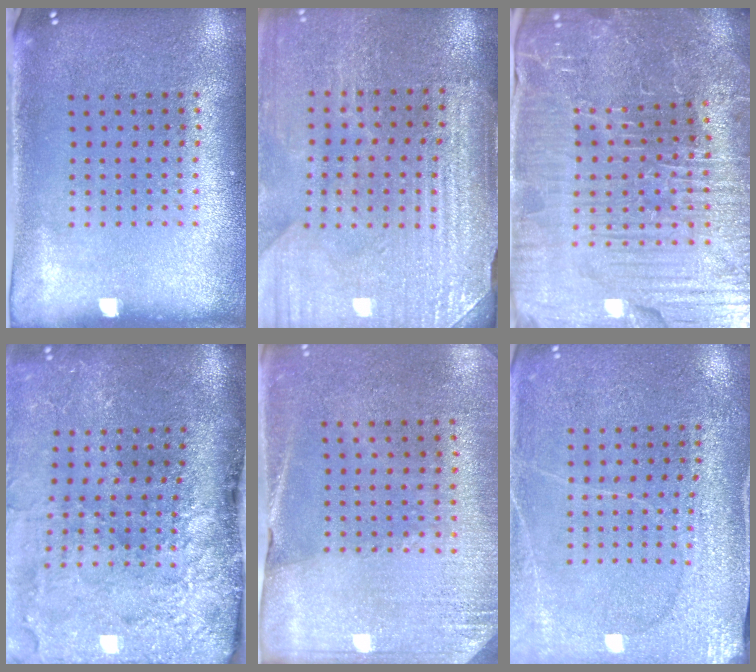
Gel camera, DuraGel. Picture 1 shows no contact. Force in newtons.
{"total": 3.4, "press": 3.3, "slide": 0.6}
{"total": 5.7, "press": 5.4, "slide": 1.7}
{"total": 4.7, "press": 3.6, "slide": 3.0}
{"total": 2.6, "press": 2.4, "slide": 1.0}
{"total": 2.9, "press": 2.9, "slide": 0.2}